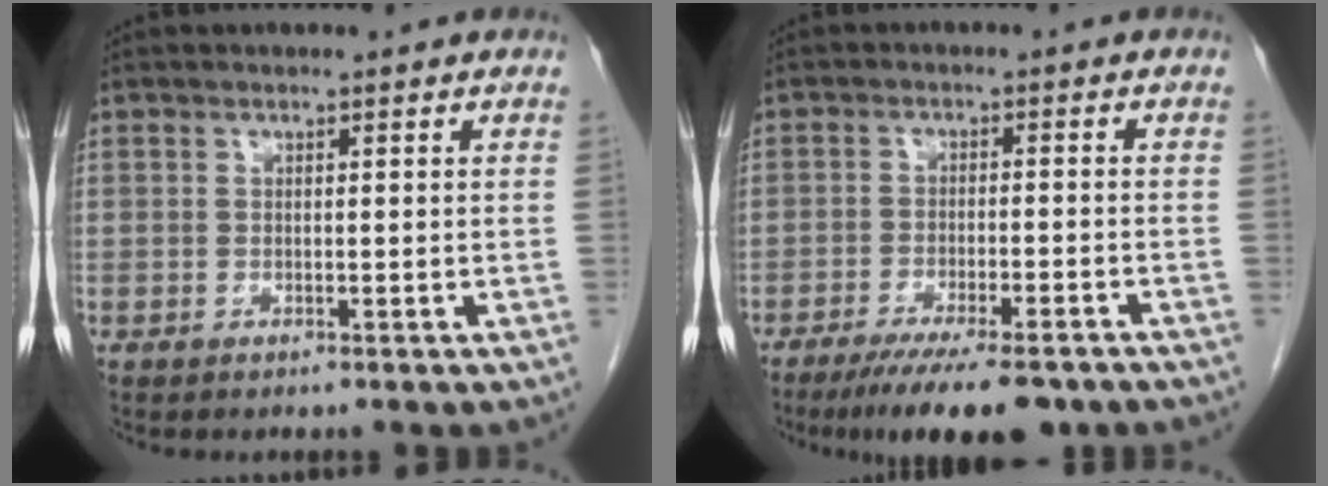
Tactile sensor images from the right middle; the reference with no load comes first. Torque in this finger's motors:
{"motor_torque": [1.09, -1.04, 0.15, 0.07]}